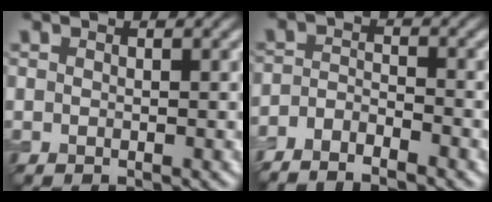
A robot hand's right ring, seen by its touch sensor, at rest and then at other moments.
{"total": 3.2, "force": [-2.8, 0.6, 1.4], "torque": [-0.028, -0.003, -0.057]}